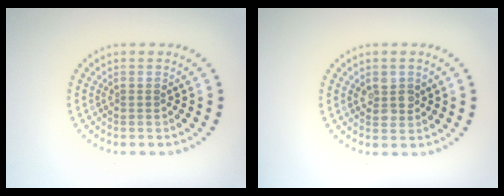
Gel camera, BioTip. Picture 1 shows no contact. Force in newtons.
{"total": 2.2, "press": 2.1, "slide": 0.6}